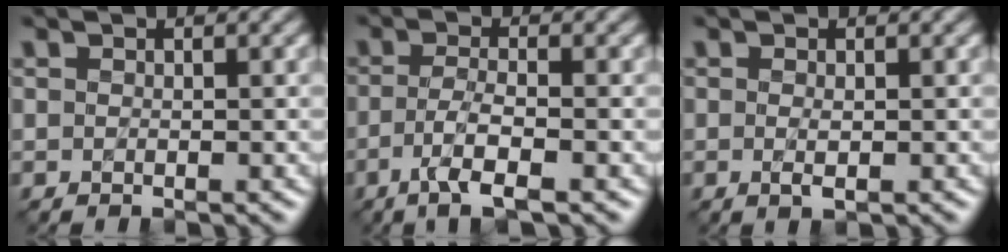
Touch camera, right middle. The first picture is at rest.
{"total": 3.6, "force": [-1.8, 0.7, 3.1], "torque": [-0.062, 0.000, -0.040]}
{"total": 1.1, "force": [-0.1, 0.3, 1.0], "torque": [-0.022, -0.006, -0.005]}